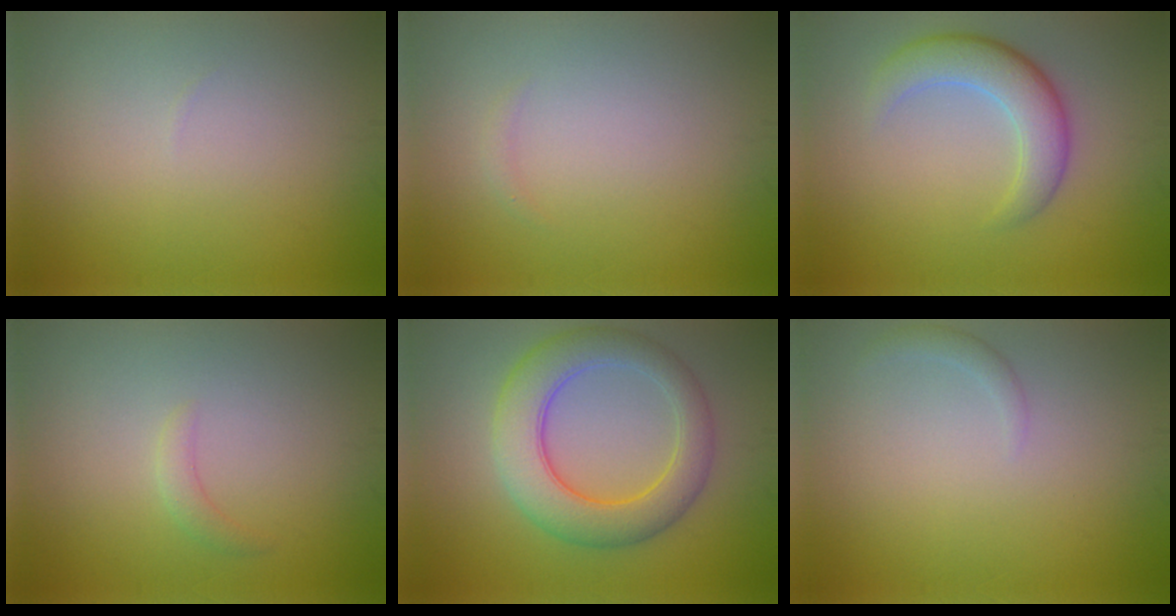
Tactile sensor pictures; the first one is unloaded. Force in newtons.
{"total": 0.5, "press": 0.5, "slide": 0.1}
{"total": 4.8, "press": 4.8, "slide": 0.4}
{"total": 1.2, "press": 1.2, "slide": 0.1}
{"total": 6.8, "press": 6.8, "slide": 0.4}
{"total": 1.0, "press": 0.9, "slide": 0.1}